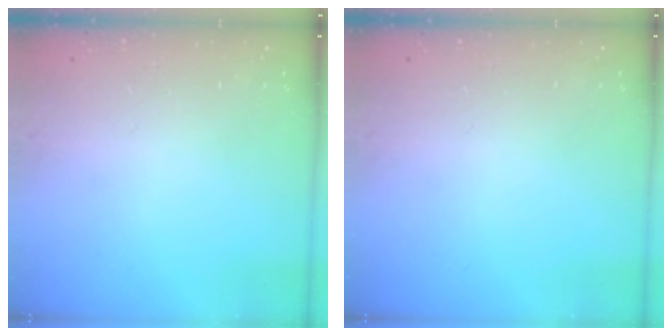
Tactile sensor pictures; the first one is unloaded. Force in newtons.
{"total": 0.0}